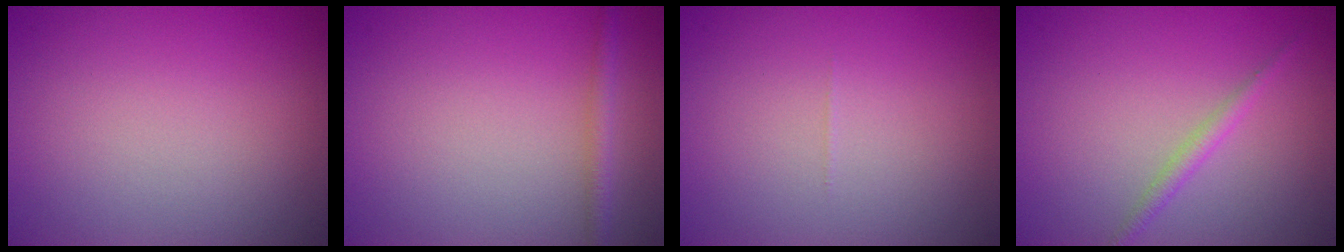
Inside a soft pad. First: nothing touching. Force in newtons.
{"total": 1.5, "press": 1.5, "slide": 0.0}
{"total": 0.0}
{"total": 1.3, "press": 1.3, "slide": 0.0}